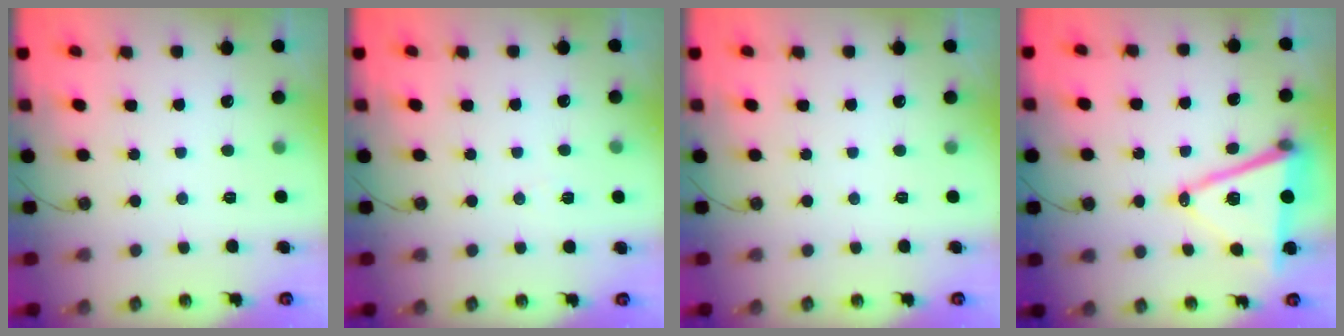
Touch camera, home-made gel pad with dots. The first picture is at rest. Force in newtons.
{"total": 4.3, "press": 3.2, "slide": 2.8}
{"total": 0.0}
{"total": 15.1, "press": 14.6, "slide": 3.7}